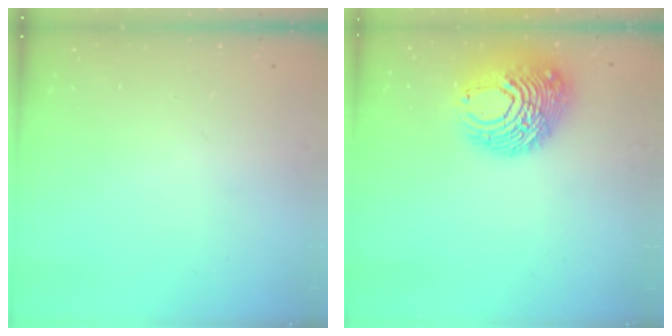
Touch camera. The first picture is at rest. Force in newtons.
{"total": 11.9, "press": 11.9, "slide": 1.3}